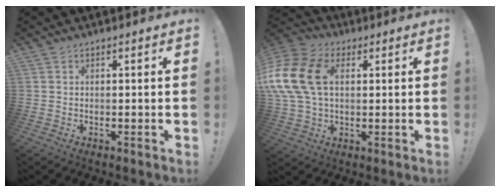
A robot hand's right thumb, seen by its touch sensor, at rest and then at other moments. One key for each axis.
{"total": 18.7, "fx": 3.2, "fy": 13.0, "fz": 13.0, "tx": -0.271, "ty": 0.015, "tz": 0.062}